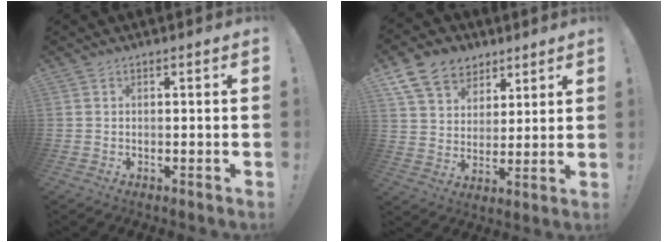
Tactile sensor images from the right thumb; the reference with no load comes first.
{"total": 12.5, "force": [7.5, 9.2, 4.1], "torque": [-0.071, -0.045, 0.151]}